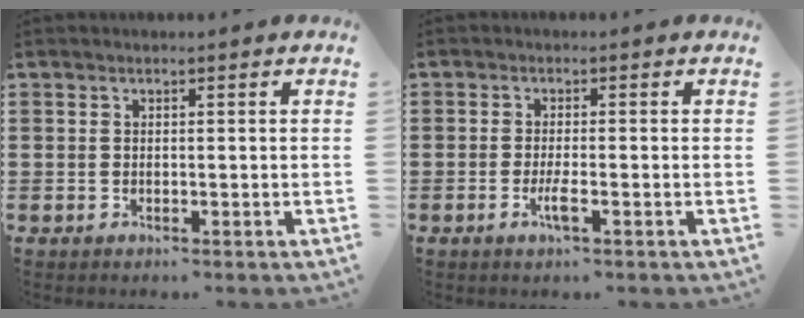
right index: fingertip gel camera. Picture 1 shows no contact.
{"total": 2.8, "force": [-1.2, 0.2, 2.5], "torque": [-0.057, -0.008, -0.026]}